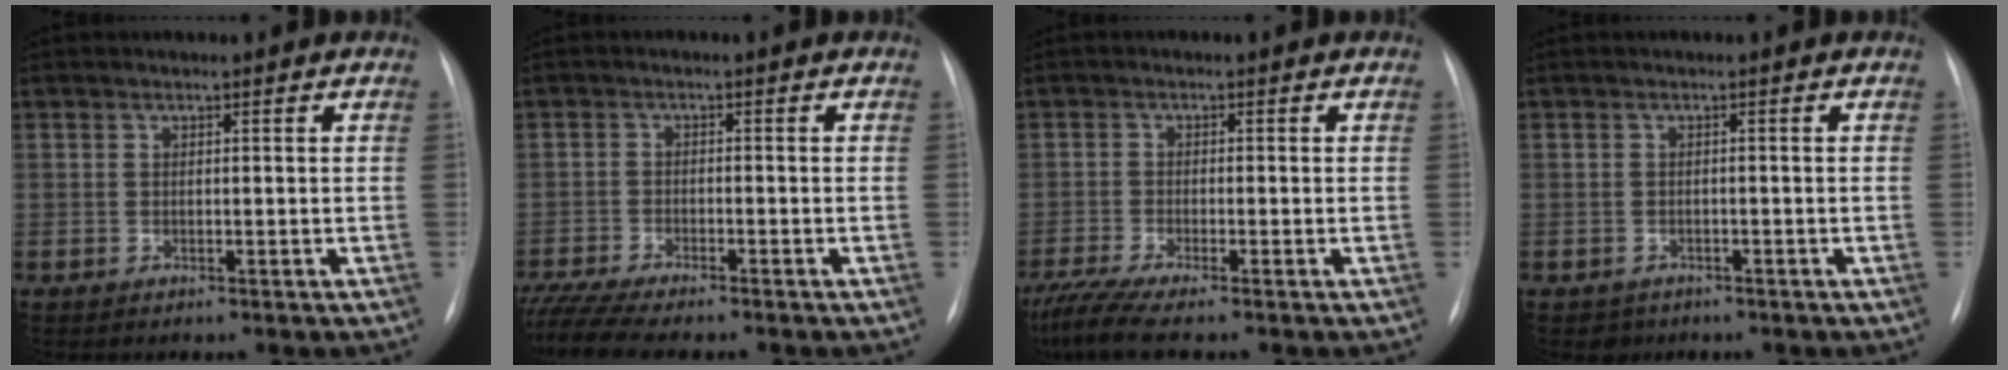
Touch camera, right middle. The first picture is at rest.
{"total": 9.0, "force": [-7.8, 0.7, 4.3], "torque": [-0.073, -0.013, -0.126]}
{"total": 5.8, "force": [-4.6, -0.4, 3.6], "torque": [-0.071, -0.019, -0.083]}
{"total": 1.7, "force": [-1.2, 1.3, -0.1], "torque": [-0.002, 0.004, -0.016]}